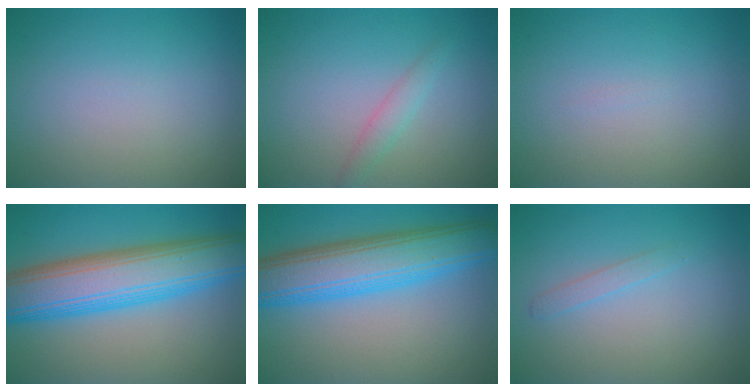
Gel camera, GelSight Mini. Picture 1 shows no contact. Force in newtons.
{"total": 1.5, "press": 1.5, "slide": 0.1}
{"total": 0.0}
{"total": 10.5, "press": 10.5, "slide": 0.2}
{"total": 8.8, "press": 8.8, "slide": 0.3}
{"total": 1.0, "press": 1.0, "slide": 0.1}